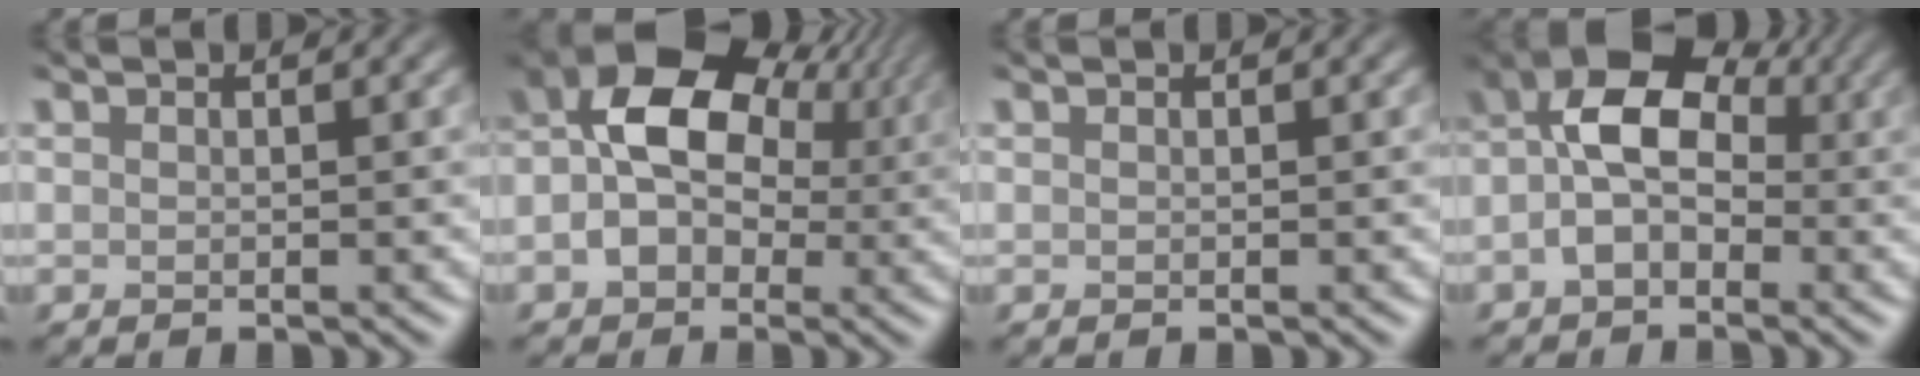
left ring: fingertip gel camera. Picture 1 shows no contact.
{"total": 9.5, "force": [0.0, 7.0, 6.4], "torque": [-0.119, -0.001, 0.005]}
{"total": 0.0}
{"total": 6.0, "force": [-1.4, 4.1, 4.2], "torque": [-0.081, 0.009, -0.025]}